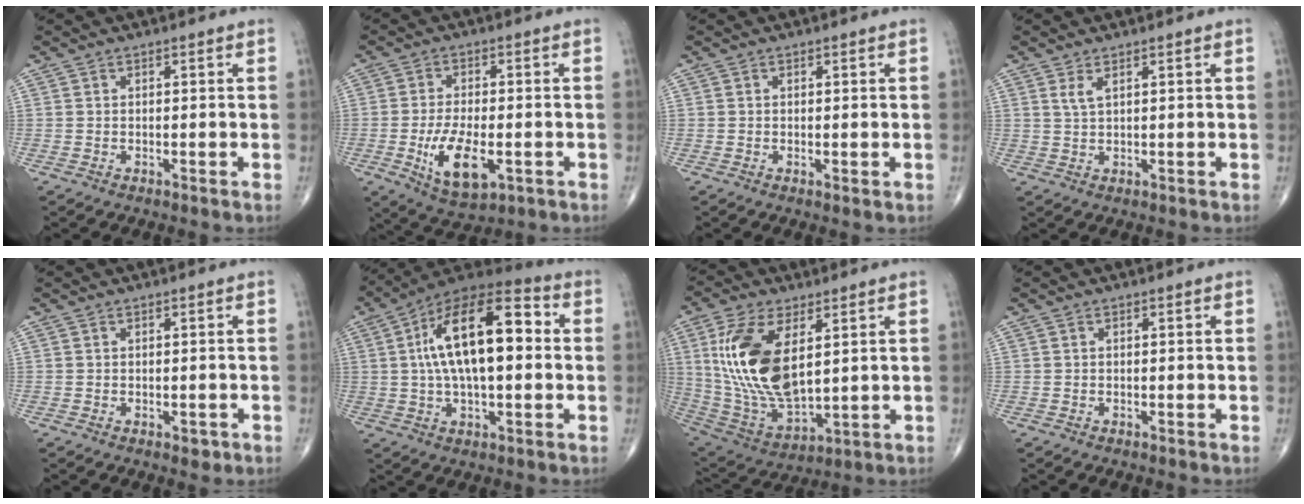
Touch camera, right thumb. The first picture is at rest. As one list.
[{"total": 10.5, "force": [-3.0, 4.9, 8.8], "torque": [-0.154, -0.005, -0.044]}, {"total": 0.7, "force": [-0.1, 0.2, 0.6], "torque": [-0.012, -0.004, -0.002]}, {"total": 2.1, "force": [1.2, 0.6, 1.7], "torque": [-0.039, -0.003, 0.029]}, {"total": 1.5, "force": [-0.7, 0.9, 1.0], "torque": [-0.005, -0.001, -0.007]}, {"total": 20.3, "force": [2.5, 9.1, 18.0], "torque": [-0.295, 0.032, 0.030]}, {"total": 19.2, "force": [4.7, 9.5, 16.0], "torque": [-0.314, -0.025, 0.100]}, {"total": 0.0}]